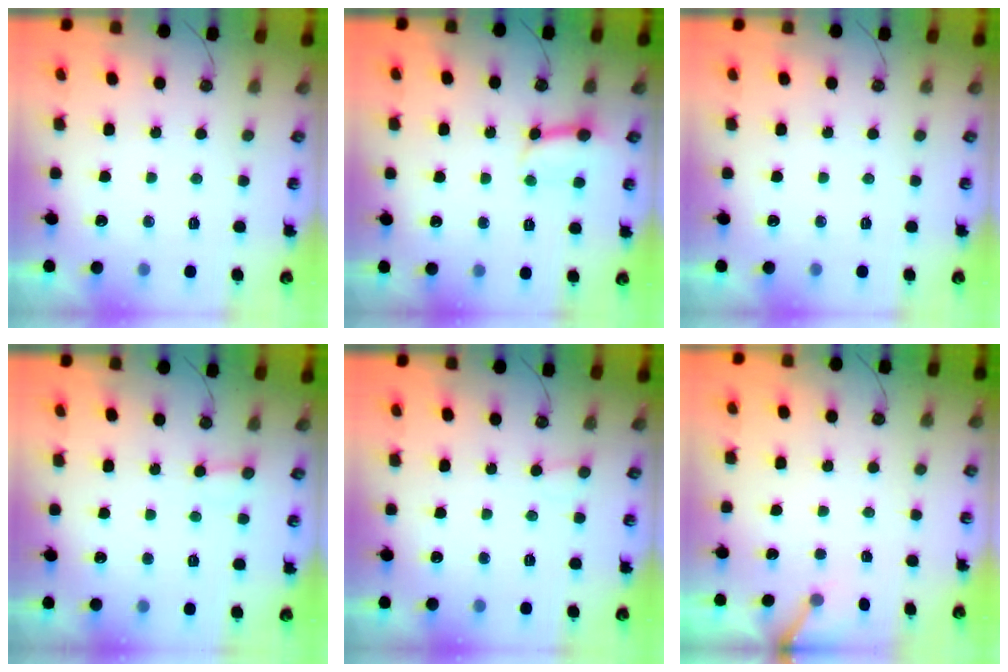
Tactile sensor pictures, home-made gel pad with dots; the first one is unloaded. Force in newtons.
{"total": 7.8, "press": 7.7, "slide": 0.9}
{"total": 0.0}
{"total": 2.4, "press": 2.4, "slide": 0.1}
{"total": 3.7, "press": 3.7, "slide": 0.4}
{"total": 2.7, "press": 2.7, "slide": 0.2}